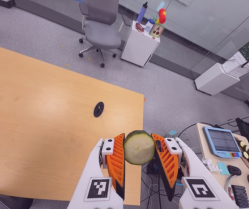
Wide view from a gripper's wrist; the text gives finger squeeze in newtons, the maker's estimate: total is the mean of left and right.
{"total": 10.5, "left": 9.4, "right": 11.6}